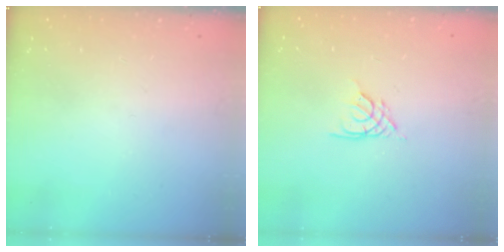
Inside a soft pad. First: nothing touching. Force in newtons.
{"total": 2.7, "press": 2.7, "slide": 0.4}